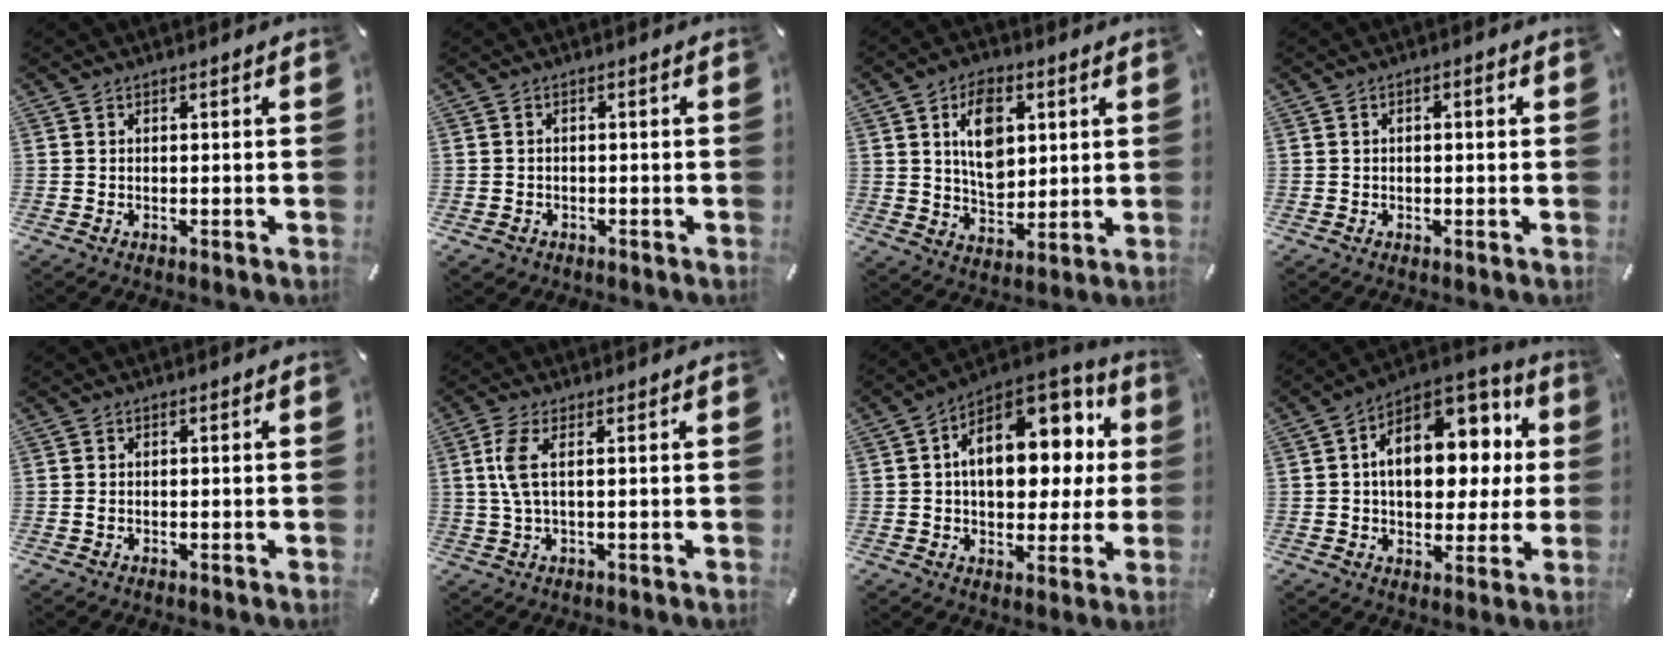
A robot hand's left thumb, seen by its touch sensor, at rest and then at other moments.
{"total": 1.6, "force": [-0.9, 1.2, 0.5], "torque": [-0.010, 0.005, -0.021]}
{"total": 11.1, "force": [3.1, 7.7, 7.4], "torque": [-0.106, 0.003, 0.056]}
{"total": 1.5, "force": [0.0, 0.7, 1.4], "torque": [-0.025, 0.005, -0.003]}
{"total": 0.8, "force": [-0.5, 0.5, 0.5], "torque": [-0.009, 0.001, -0.011]}
{"total": 5.2, "force": [0.7, 1.1, 5.0], "torque": [-0.117, -0.010, 0.006]}
{"total": 17.4, "force": [5.0, 10.9, 12.6], "torque": [-0.175, -0.025, 0.086]}
{"total": 16.5, "force": [3.6, 11.0, 11.8], "torque": [-0.165, -0.011, 0.066]}